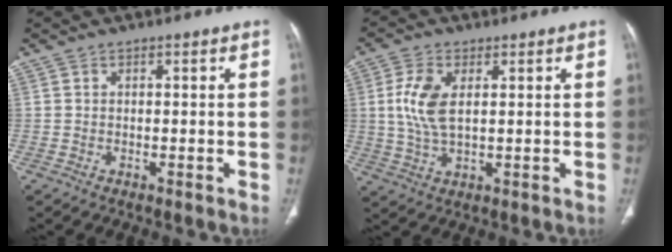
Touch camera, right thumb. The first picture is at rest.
{"total": 8.1, "force": [1.7, 4.1, 6.8], "torque": [-0.153, -0.003, 0.037]}